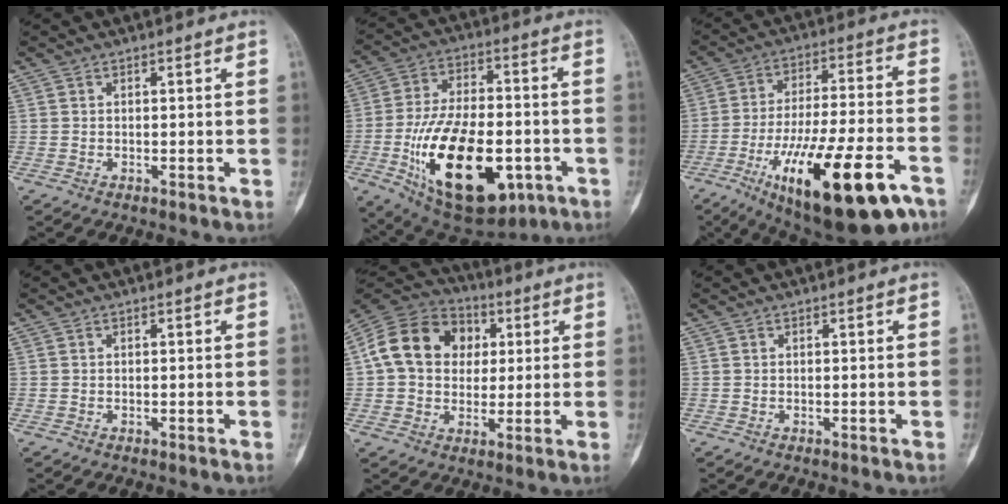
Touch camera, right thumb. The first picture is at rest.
{"total": 25.4, "force": [-7.6, 13.0, 20.5], "torque": [-0.352, 0.009, -0.105]}
{"total": 25.6, "force": [-12.2, 7.9, 21.1], "torque": [-0.322, 0.038, -0.182]}
{"total": 0.0}
{"total": 16.5, "force": [2.8, 13.2, 9.6], "torque": [-0.153, 0.022, 0.040]}
{"total": 0.0}